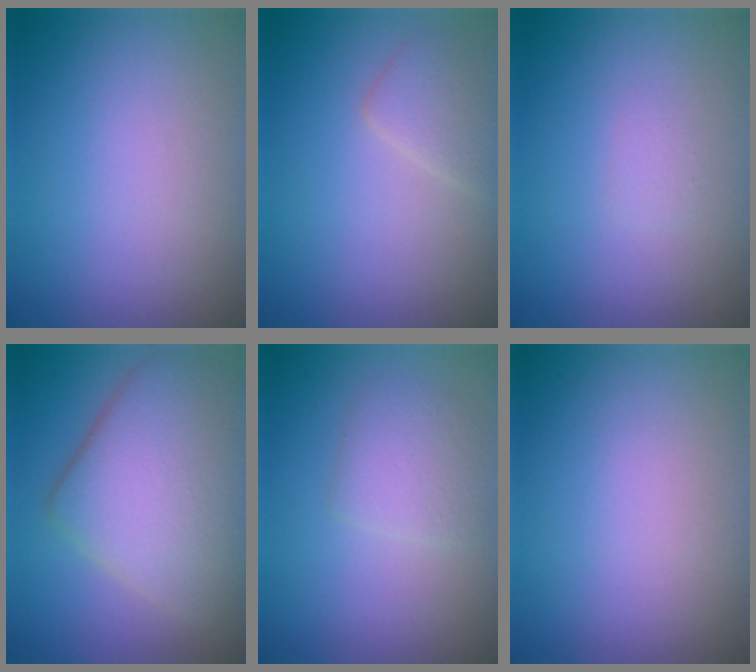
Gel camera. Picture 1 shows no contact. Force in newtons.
{"total": 2.0, "press": 2.0, "slide": 0.0}
{"total": 0.5, "press": 0.5, "slide": 0.1}
{"total": 8.6, "press": 8.6, "slide": 0.4}
{"total": 2.3, "press": 2.3, "slide": 0.0}
{"total": 0.0}